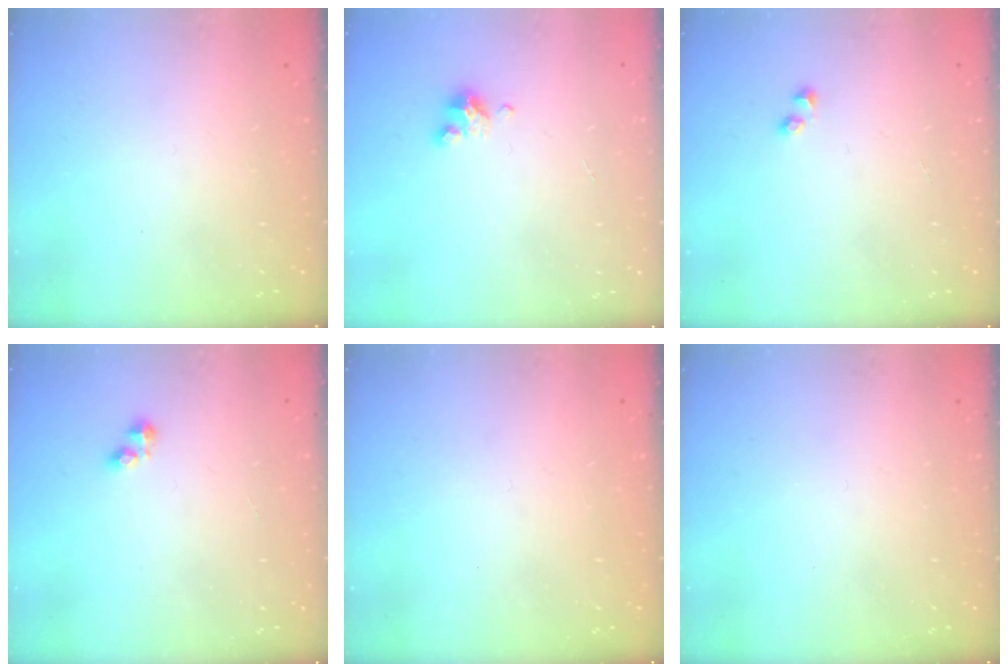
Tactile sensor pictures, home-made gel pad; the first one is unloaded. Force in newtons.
{"total": 4.2, "press": 4.2, "slide": 0.3}
{"total": 1.9, "press": 1.8, "slide": 0.7}
{"total": 2.4, "press": 2.4, "slide": 0.4}
{"total": 0.7, "press": 0.6, "slide": 0.3}
{"total": 0.0}